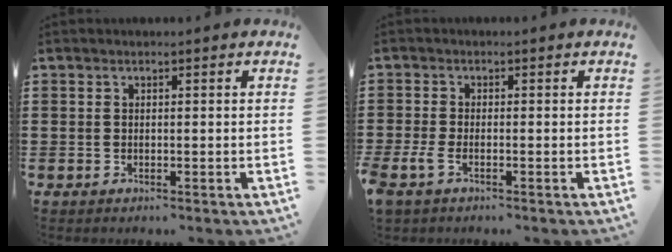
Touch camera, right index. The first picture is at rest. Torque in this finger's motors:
{"motor_torque": [1.85, 0.29, 0.18, 0.13]}